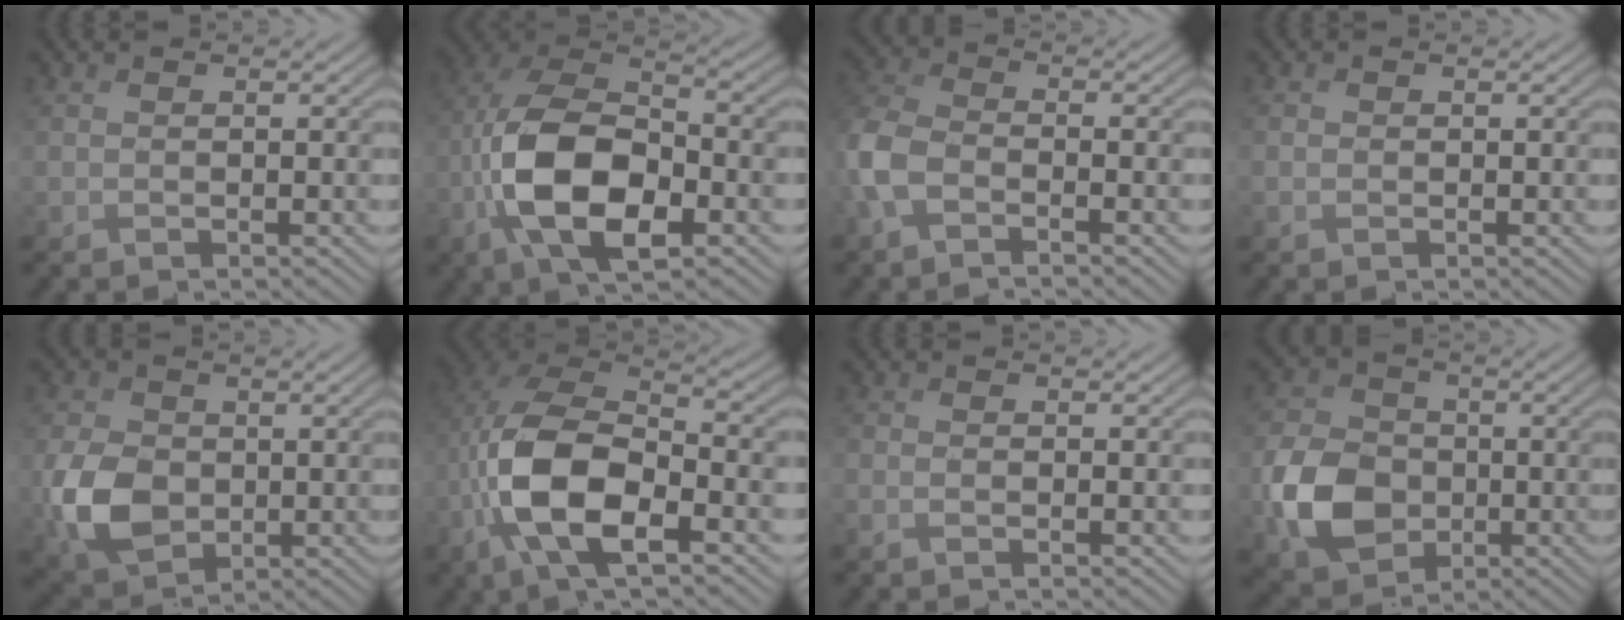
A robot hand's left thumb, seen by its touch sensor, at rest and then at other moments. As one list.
[{"total": 13.6, "force": [-5.0, 6.8, 10.7], "torque": [-0.222, -0.008, -0.114]}, {"total": 5.6, "force": [-3.0, 3.0, 3.7], "torque": [-0.102, 0.000, -0.080]}, {"total": 0.9, "force": [-0.3, 0.8, 0.4], "torque": [-0.007, 0.001, -0.008]}, {"total": 7.5, "force": [-1.4, 5.5, 4.9], "torque": [-0.116, -0.008, -0.036]}, {"total": 12.6, "force": [-4.6, 5.4, 10.4], "torque": [-0.215, -0.003, -0.103]}, {"total": 1.0, "force": [-0.8, -0.4, -0.2], "torque": [0.010, 0.003, -0.021]}, {"total": 8.6, "force": [-2.8, 6.7, 4.6], "torque": [-0.104, -0.009, -0.069]}]